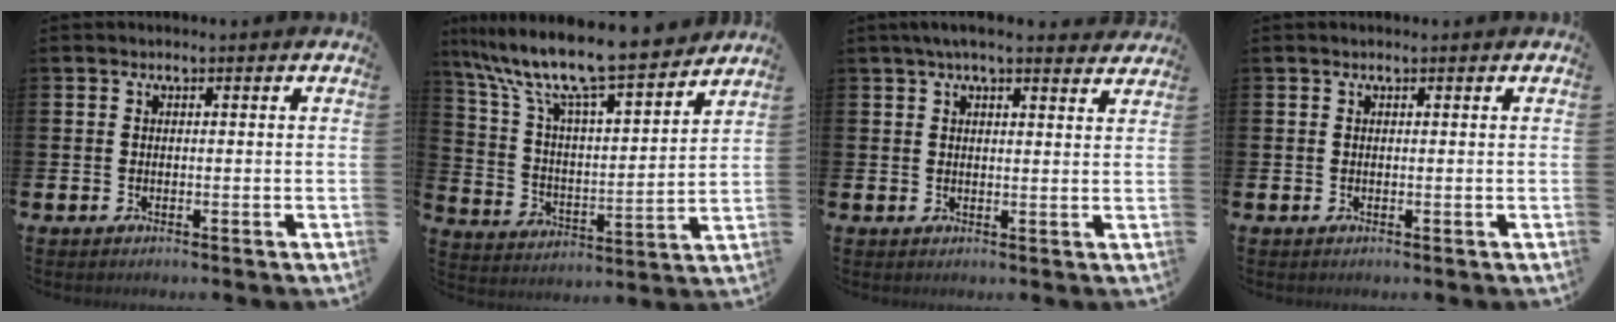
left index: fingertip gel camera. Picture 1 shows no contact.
{"total": 11.6, "force": [10.3, 1.2, 5.4], "torque": [-0.143, -0.067, 0.173]}
{"total": 4.2, "force": [3.8, 0.5, 1.9], "torque": [-0.037, -0.010, 0.065]}
{"total": 0.0}